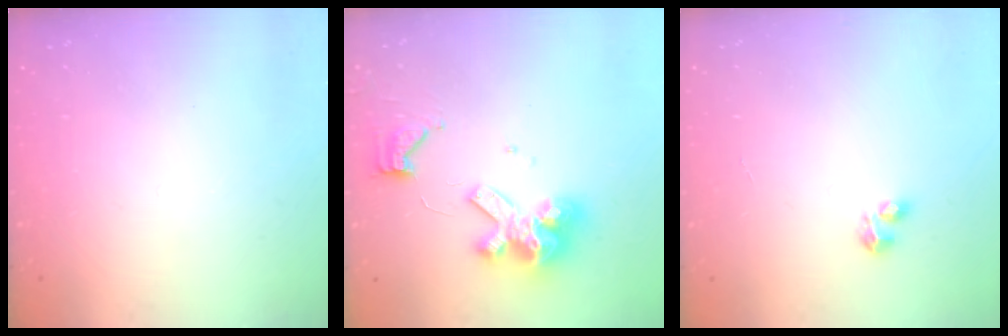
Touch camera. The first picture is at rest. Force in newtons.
{"total": 12.3, "press": 12.2, "slide": 1.4}
{"total": 3.1, "press": 3.1, "slide": 0.5}